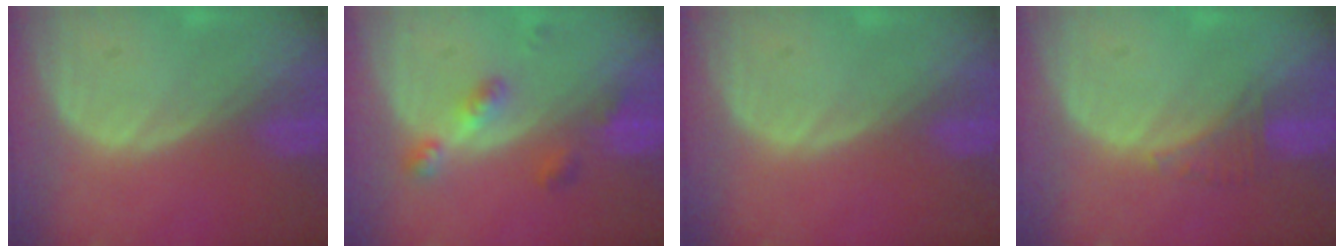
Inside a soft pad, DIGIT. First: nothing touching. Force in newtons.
{"total": 4.7, "press": 4.2, "slide": 2.0}
{"total": 0.0}
{"total": 2.3, "press": 2.2, "slide": 0.7}